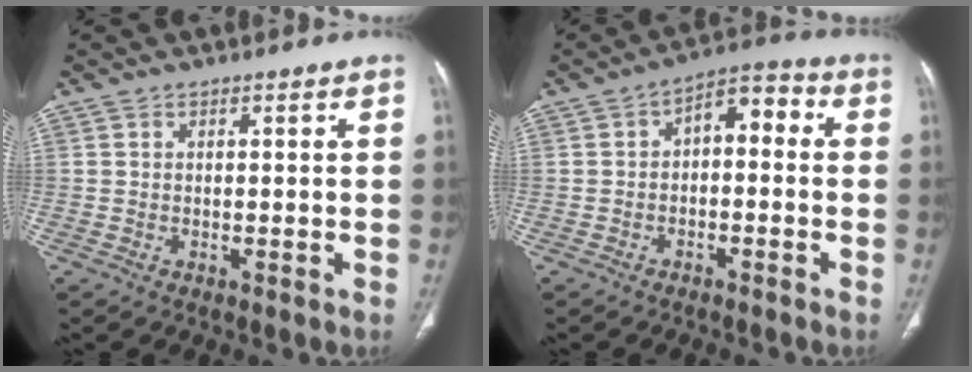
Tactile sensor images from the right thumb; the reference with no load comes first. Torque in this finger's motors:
{"motor_torque": [1.34, 2.23, 0.65, -0.47, 0.02]}